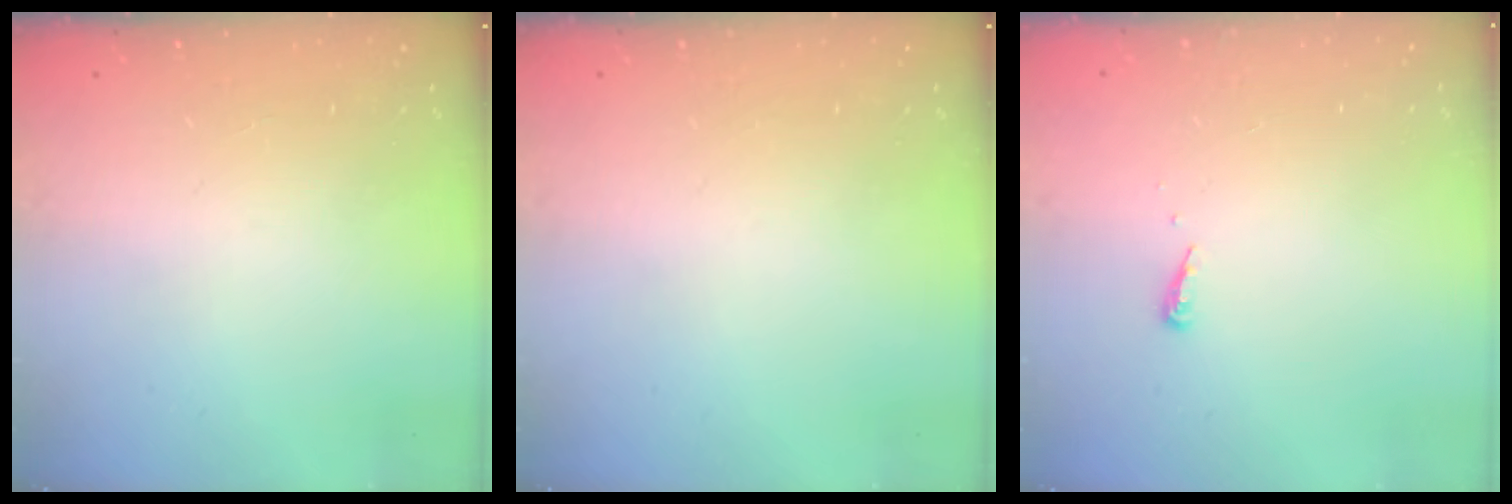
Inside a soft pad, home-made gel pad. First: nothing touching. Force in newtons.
{"total": 0.0}
{"total": 3.9, "press": 3.9, "slide": 0.4}